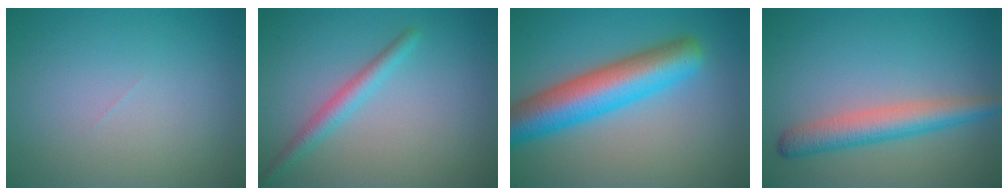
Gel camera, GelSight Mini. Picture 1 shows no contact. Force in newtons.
{"total": 2.2, "press": 2.2, "slide": 0.0}
{"total": 8.1, "press": 8.1, "slide": 0.2}
{"total": 4.2, "press": 4.2, "slide": 0.1}